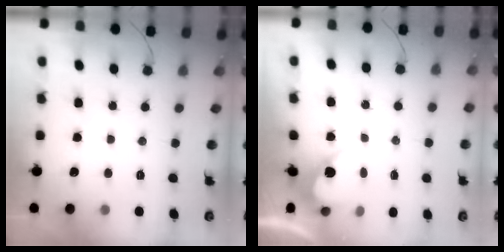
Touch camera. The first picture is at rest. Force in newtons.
{"total": 2.4, "press": 2.4, "slide": 0.1}